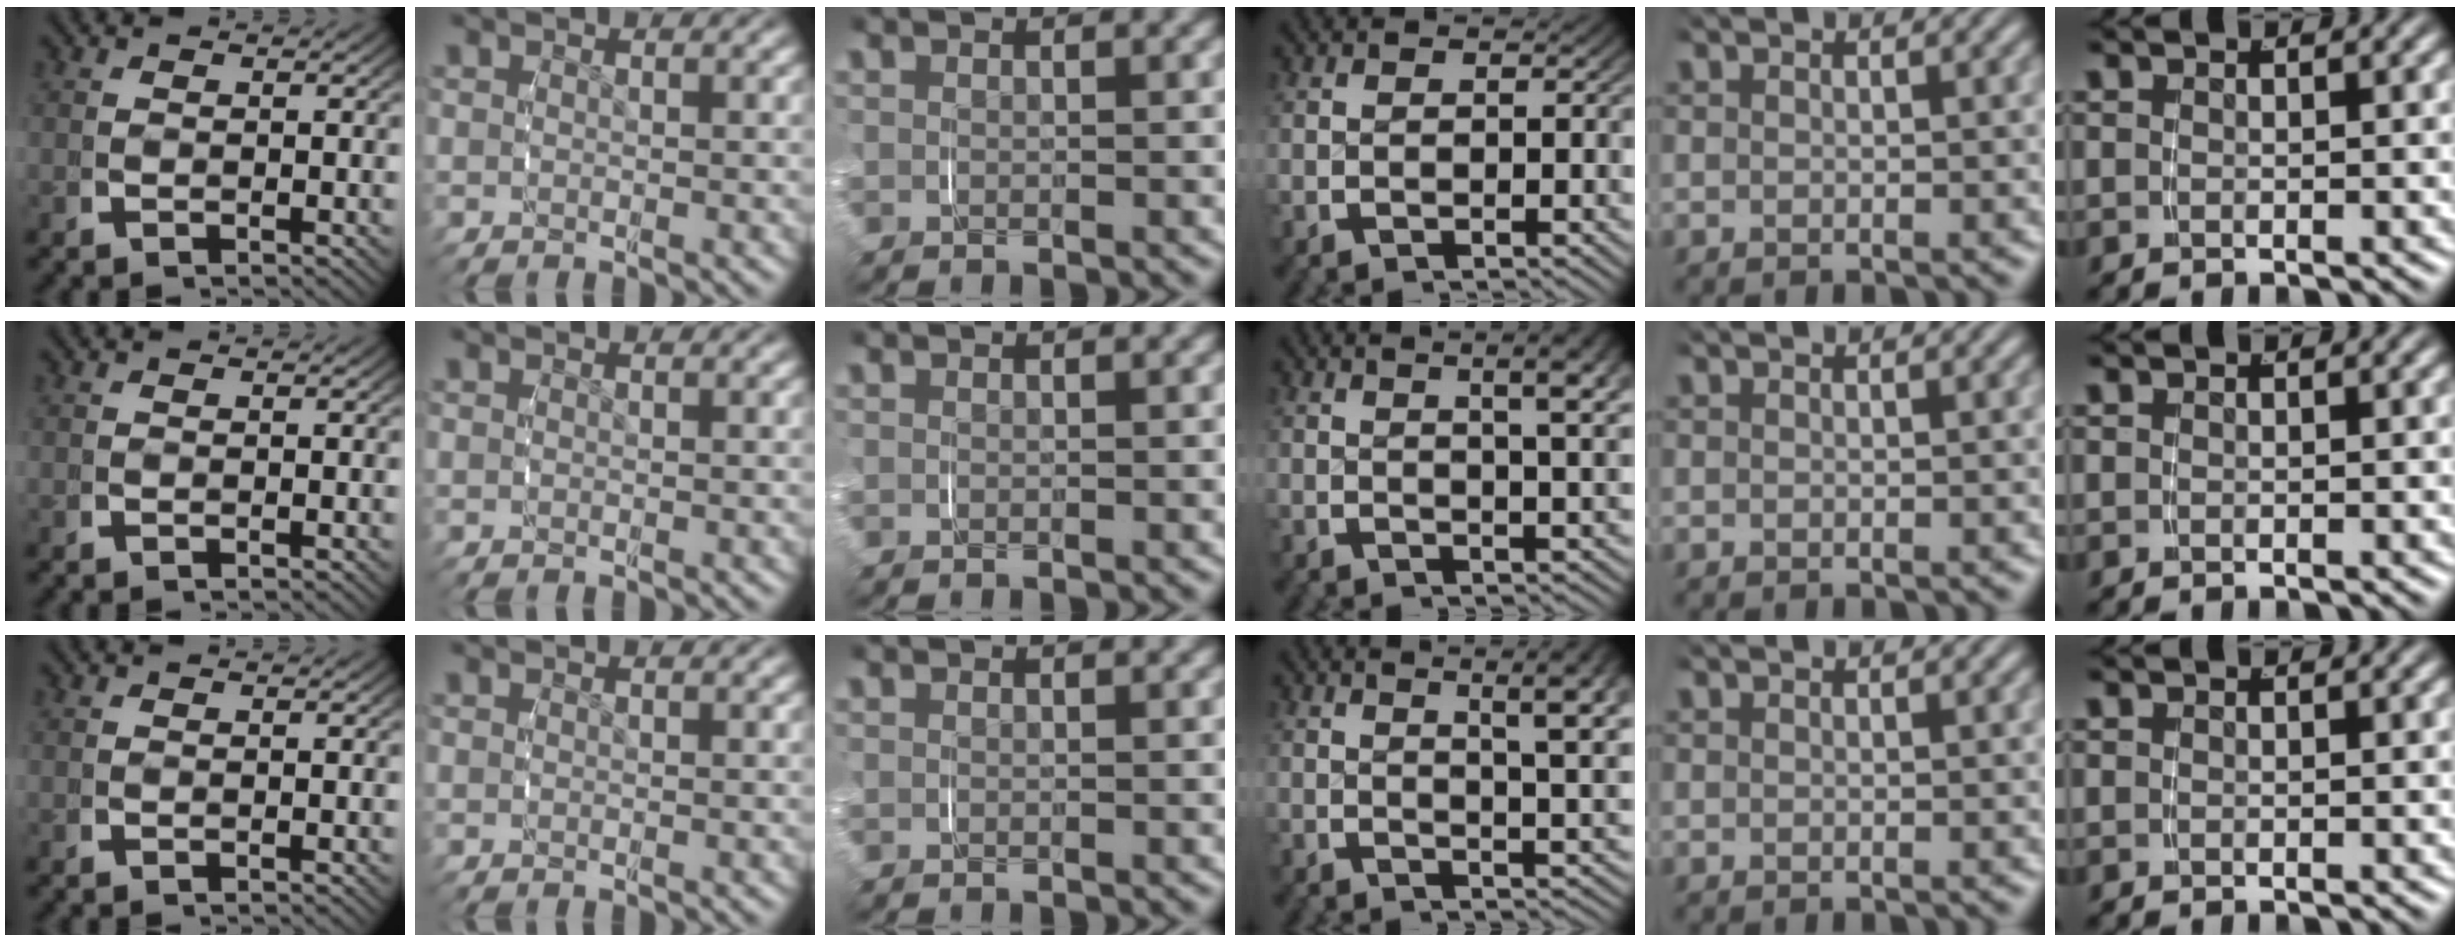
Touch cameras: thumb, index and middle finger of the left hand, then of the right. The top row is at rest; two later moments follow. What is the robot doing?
{"motion": "grasp_and_lifting", "object": "measuring cup"}